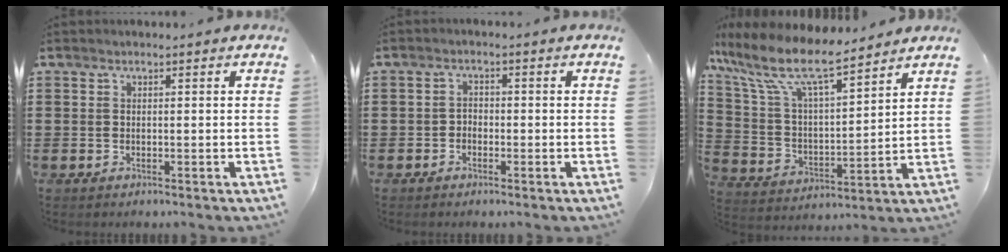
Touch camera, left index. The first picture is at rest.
{"total": 2.8, "force": [-1.8, 2.0, 0.8], "torque": [-0.023, 0.007, -0.041]}
{"total": 10.8, "force": [8.3, 2.1, 6.6], "torque": [-0.165, -0.044, 0.139]}